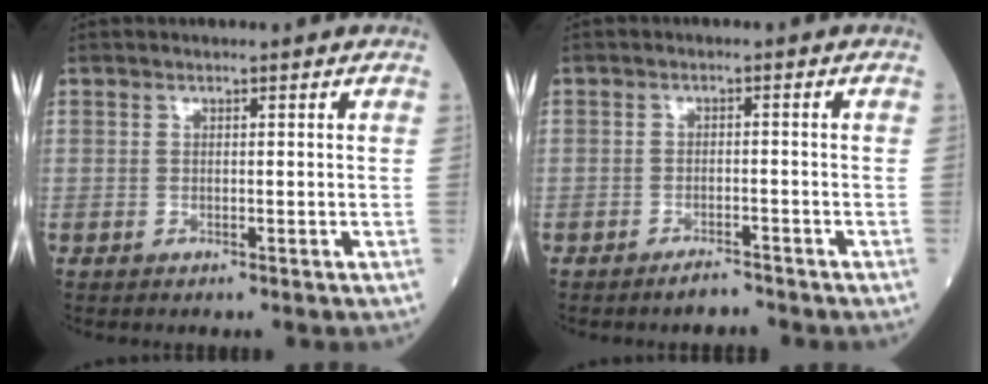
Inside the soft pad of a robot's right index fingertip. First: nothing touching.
{"total": 2.8, "force": [-2.5, 1.0, 0.8], "torque": [-0.020, -0.001, -0.039]}